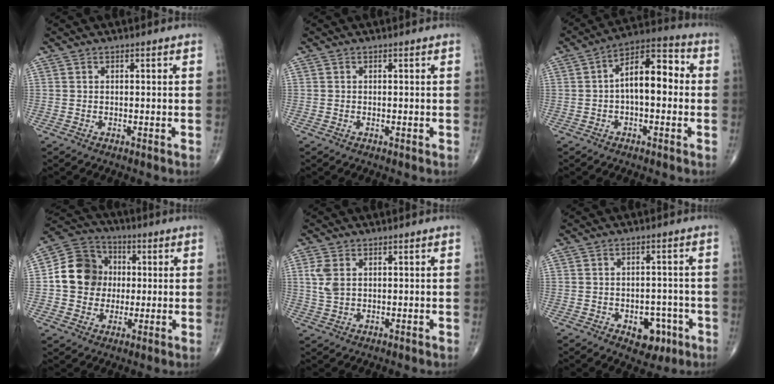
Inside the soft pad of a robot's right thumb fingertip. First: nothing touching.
{"total": 0.0}
{"total": 11.3, "force": [0.1, 5.6, 9.9], "torque": [-0.136, 0.041, -0.009]}
{"total": 12.4, "force": [0.5, 11.1, 5.5], "torque": [-0.072, 0.020, 0.002]}
{"total": 4.1, "force": [1.1, 2.5, 3.0], "torque": [-0.071, 0.001, 0.026]}
{"total": 6.6, "force": [-2.8, 4.3, 4.0], "torque": [-0.022, 0.018, -0.031]}